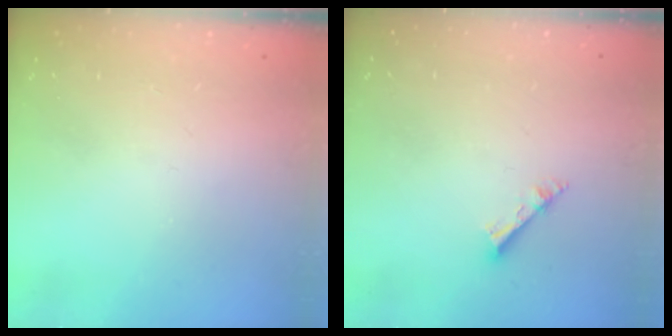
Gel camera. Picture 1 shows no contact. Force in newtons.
{"total": 2.6, "press": 2.5, "slide": 0.2}